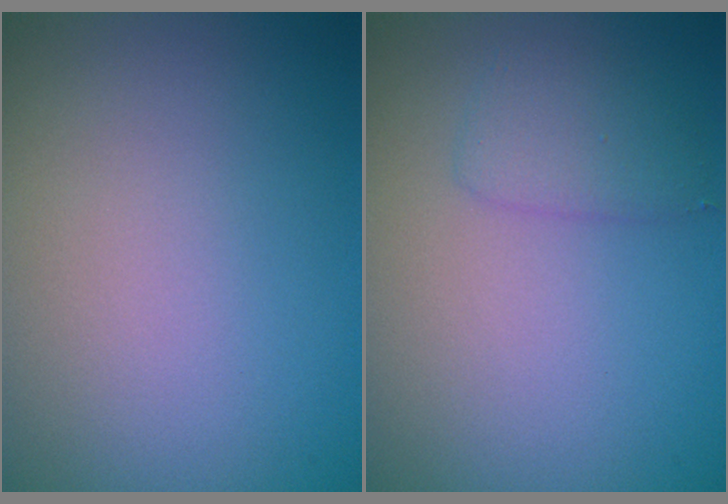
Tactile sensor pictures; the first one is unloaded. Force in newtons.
{"total": 1.7, "press": 1.7, "slide": 0.1}